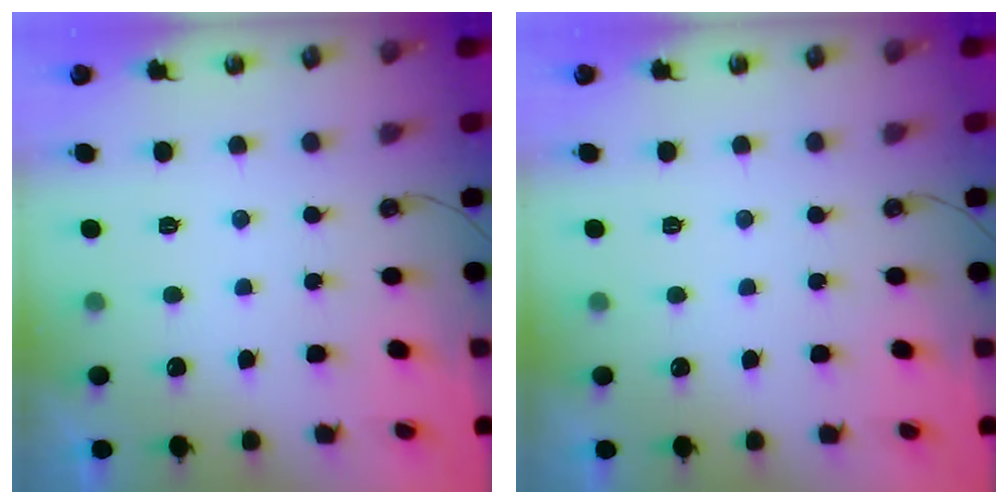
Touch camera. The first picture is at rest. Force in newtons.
{"total": 2.6, "press": 2.6, "slide": 0.5}